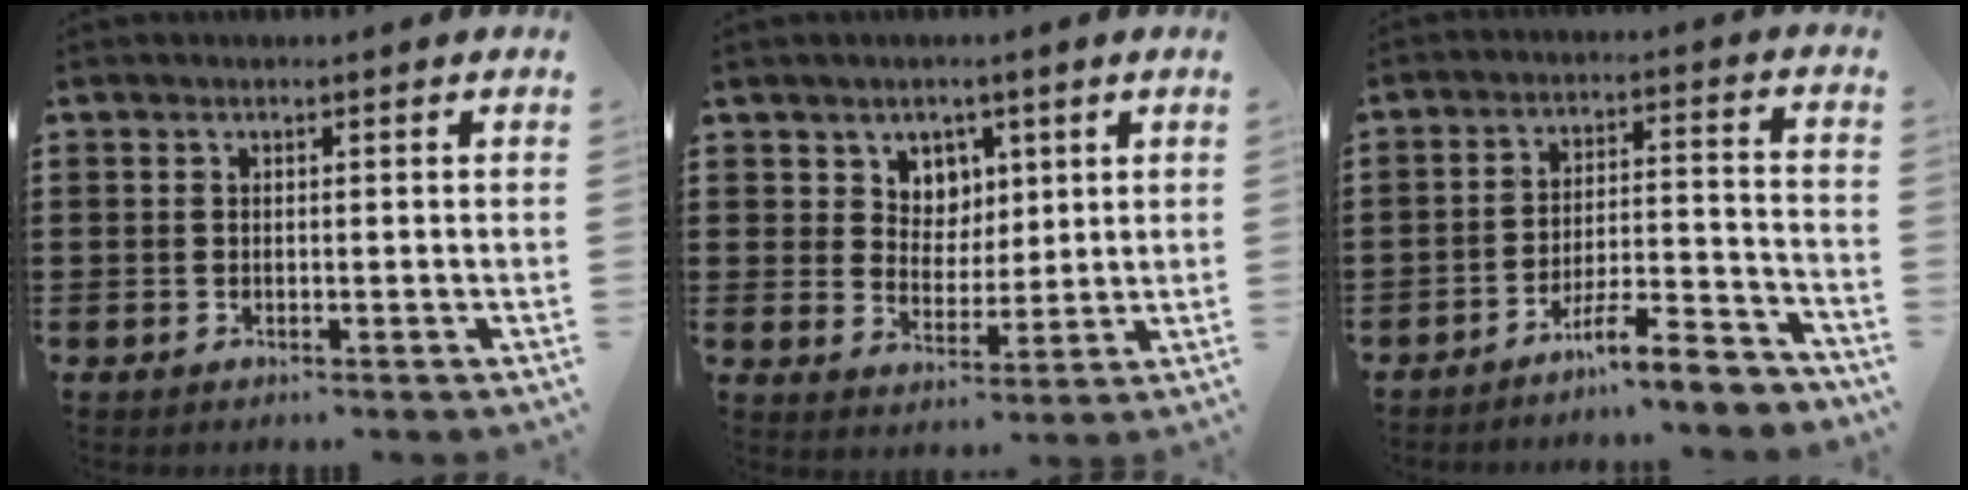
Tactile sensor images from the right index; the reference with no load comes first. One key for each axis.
{"total": 4.9, "fx": 3.0, "fy": 3.9, "fz": 0.1, "tx": -0.029, "ty": 0.002, "tz": 0.056}
{"total": 7.4, "fx": -6.5, "fy": 0.5, "fz": 3.4, "tx": -0.050, "ty": 0.009, "tz": -0.120}